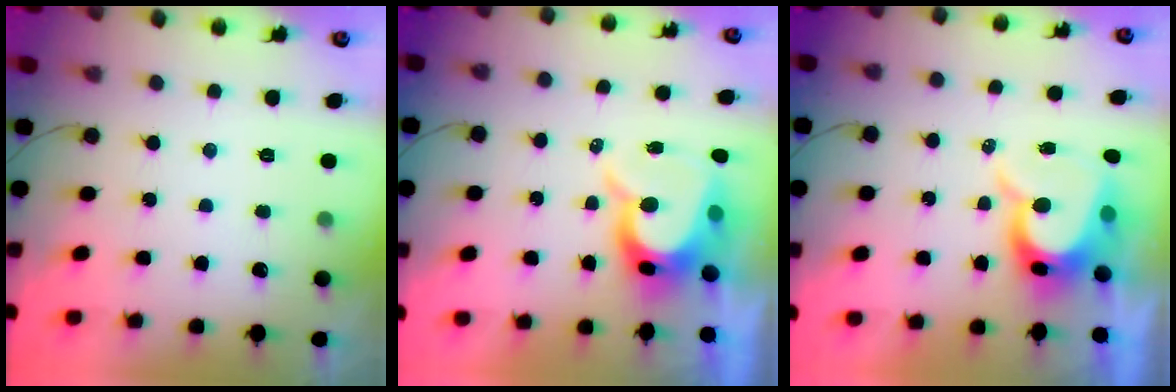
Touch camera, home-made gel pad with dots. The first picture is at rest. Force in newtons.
{"total": 9.6, "press": 9.6, "slide": 0.8}
{"total": 10.3, "press": 10.3, "slide": 0.9}